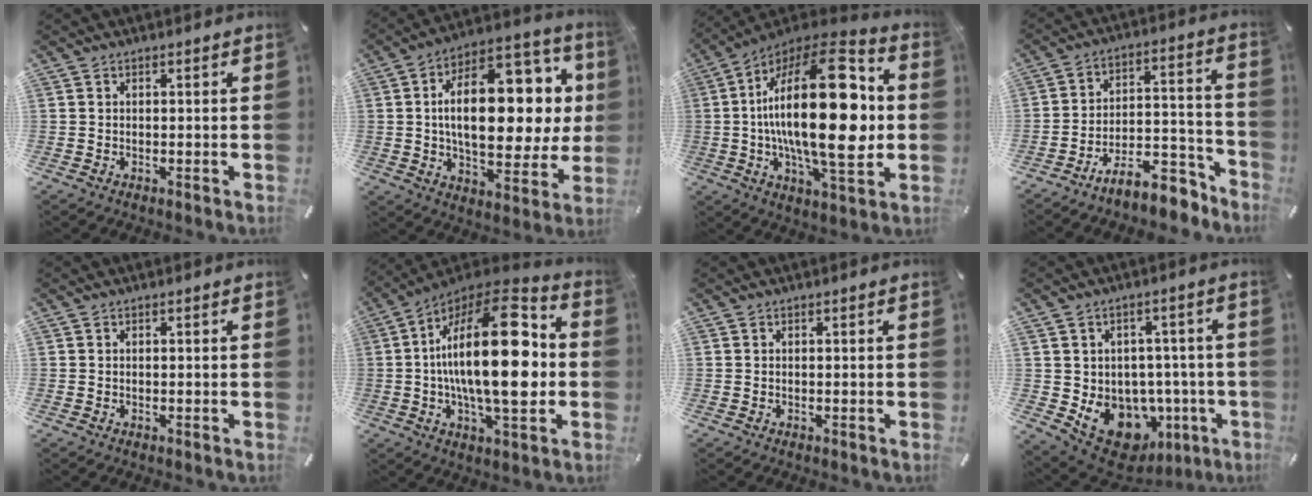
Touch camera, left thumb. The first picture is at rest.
{"total": 24.9, "force": [4.4, 12.8, 20.9], "torque": [-0.344, -0.020, 0.070]}
{"total": 33.2, "force": [1.1, 14.3, 30.0], "torque": [-0.545, -0.008, 0.012]}
{"total": 12.8, "force": [-9.5, 5.5, 6.5], "torque": [-0.061, 0.053, -0.164]}
{"total": 0.0}
{"total": 27.2, "force": [0.2, 11.4, 24.7], "torque": [-0.429, -0.007, -0.003]}
{"total": 0.0}
{"total": 11.3, "force": [-3.8, 9.5, 4.9], "torque": [-0.067, -0.002, -0.046]}